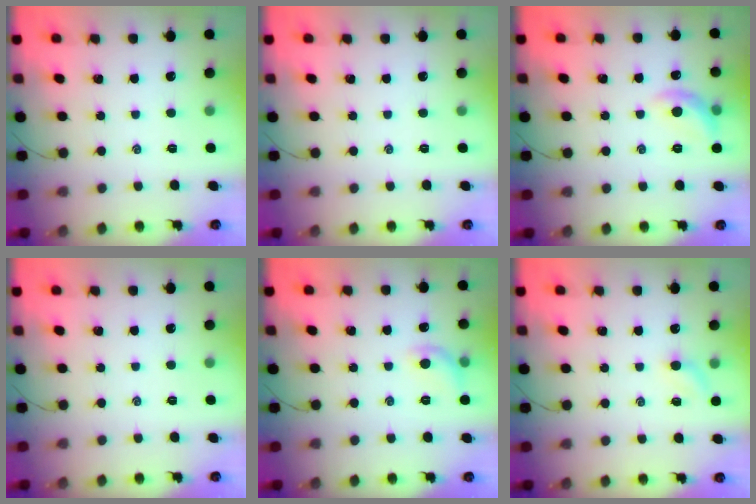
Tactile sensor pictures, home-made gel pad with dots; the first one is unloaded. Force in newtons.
{"total": 0.0}
{"total": 8.4, "press": 8.4, "slide": 0.3}
{"total": 0.0}
{"total": 7.0, "press": 6.9, "slide": 1.3}
{"total": 3.3, "press": 3.1, "slide": 1.1}